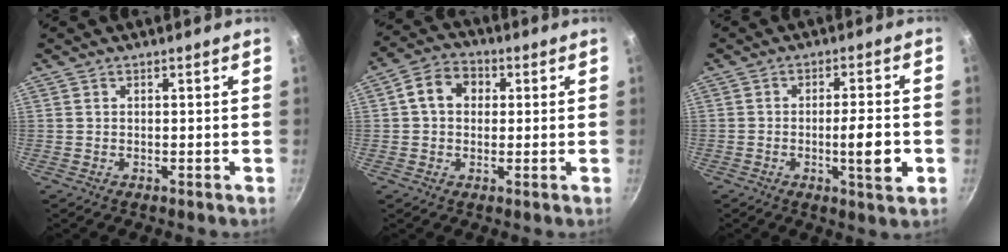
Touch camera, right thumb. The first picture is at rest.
{"total": 7.4, "force": [1.3, 5.9, 4.3], "torque": [-0.049, 0.015, 0.008]}
{"total": 7.6, "force": [-1.9, 1.6, 7.2], "torque": [-0.102, 0.014, -0.027]}